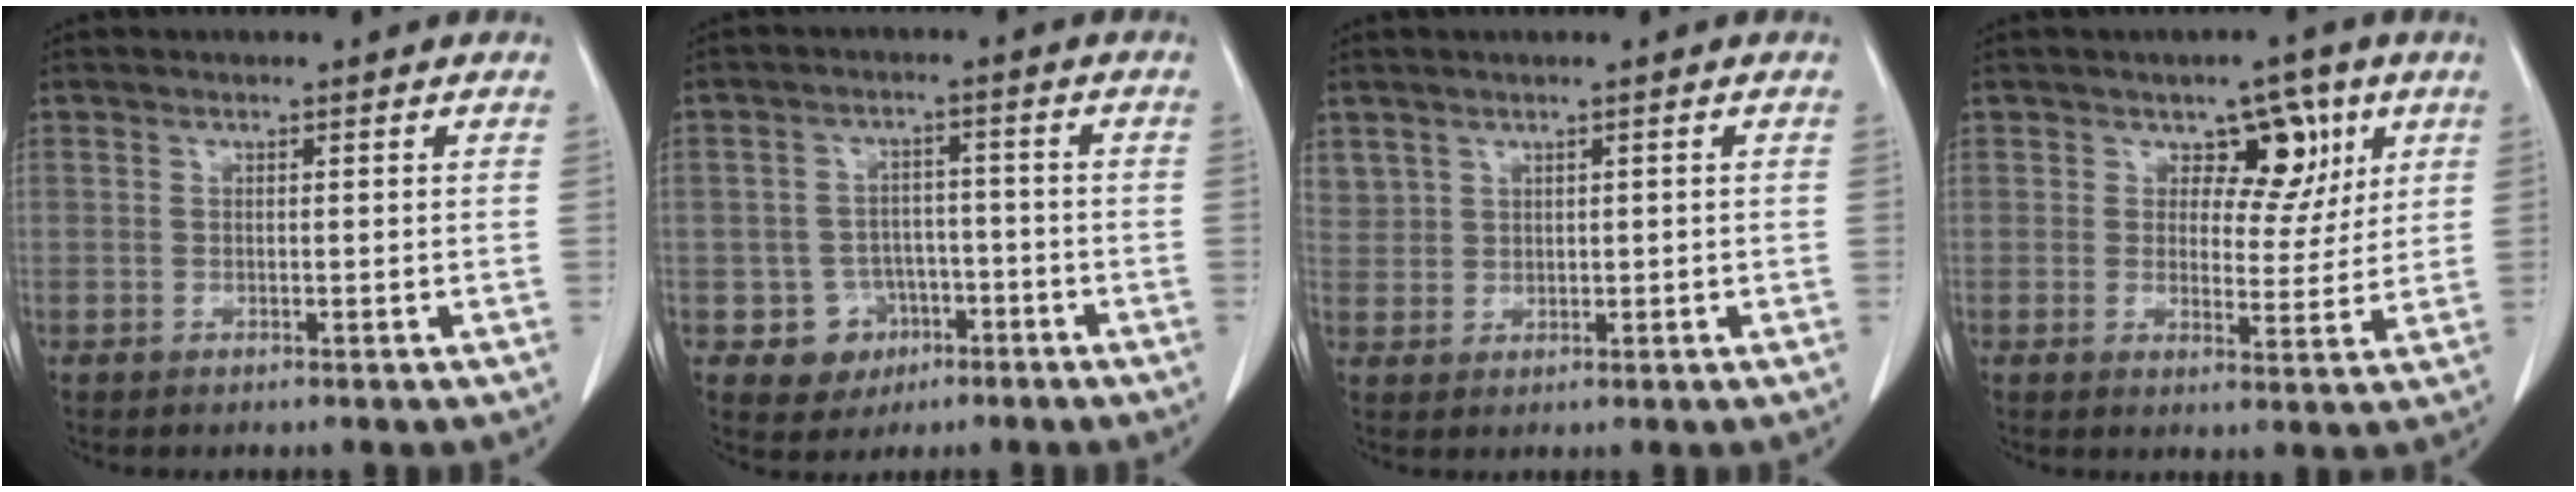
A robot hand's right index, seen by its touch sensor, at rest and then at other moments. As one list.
[{"total": 5.9, "force": [-2.5, 5.3, 0.8], "torque": [-0.005, 0.014, -0.030]}, {"total": 3.1, "force": [2.1, 2.3, 0.4], "torque": [-0.004, 0.007, 0.050]}, {"total": 6.6, "force": [3.1, 4.1, 4.2], "torque": [-0.039, 0.005, 0.044]}]